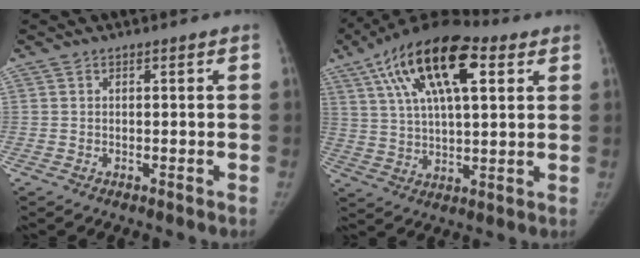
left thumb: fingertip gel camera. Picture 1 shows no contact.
{"total": 20.7, "force": [8.8, 8.7, 16.5], "torque": [-0.289, 0.003, 0.151]}